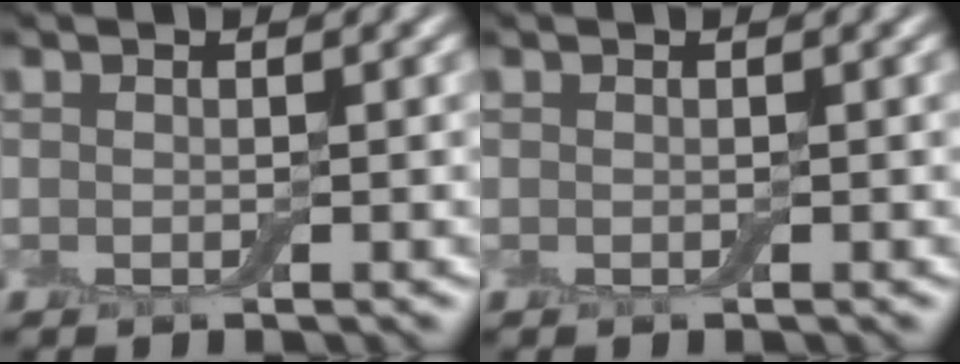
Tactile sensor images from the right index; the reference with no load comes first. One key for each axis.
{"total": 0.0}